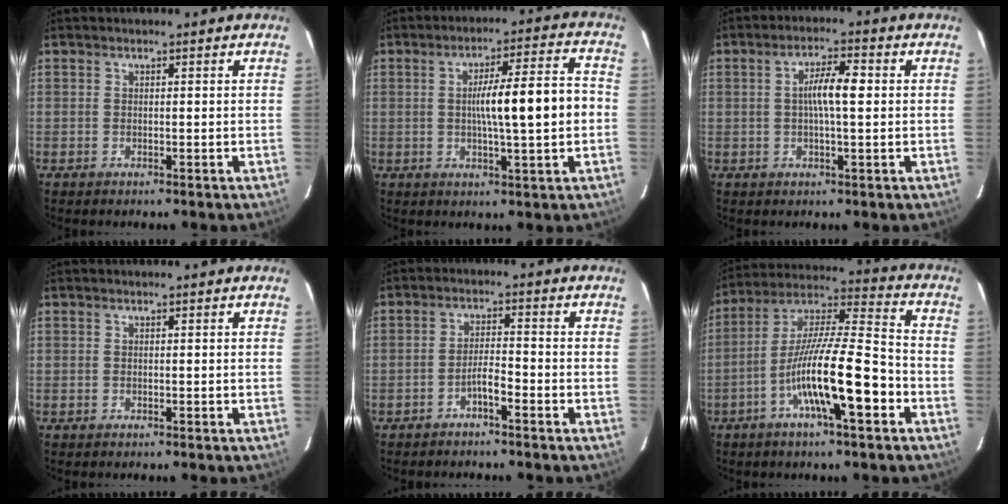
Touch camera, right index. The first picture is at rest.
{"total": 10.9, "force": [-0.5, 0.4, 10.9], "torque": [-0.168, 0.017, -0.009]}
{"total": 5.3, "force": [0.4, 0.8, 5.3], "torque": [-0.095, 0.012, 0.005]}
{"total": 0.0}
{"total": 3.1, "force": [-2.1, 0.2, 2.3], "torque": [-0.037, 0.006, -0.039]}
{"total": 15.5, "force": [-5.8, 1.6, 14.2], "torque": [-0.259, 0.003, -0.104]}